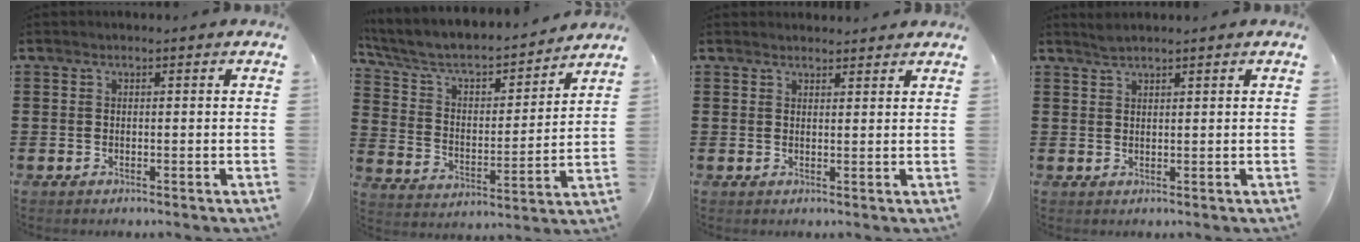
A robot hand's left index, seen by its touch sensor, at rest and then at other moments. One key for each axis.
{"total": 5.7, "fx": 4.7, "fy": 2.0, "fz": 2.6, "tx": -0.075, "ty": -0.038, "tz": 0.073}
{"total": 1.5, "fx": 1.5, "fy": 0.2, "fz": -0.1, "tx": -0.002, "ty": 0.003, "tz": 0.029}
{"total": 1.5, "fx": 1.4, "fy": 0.0, "fz": 0.5, "tx": -0.012, "ty": -0.001, "tz": 0.027}